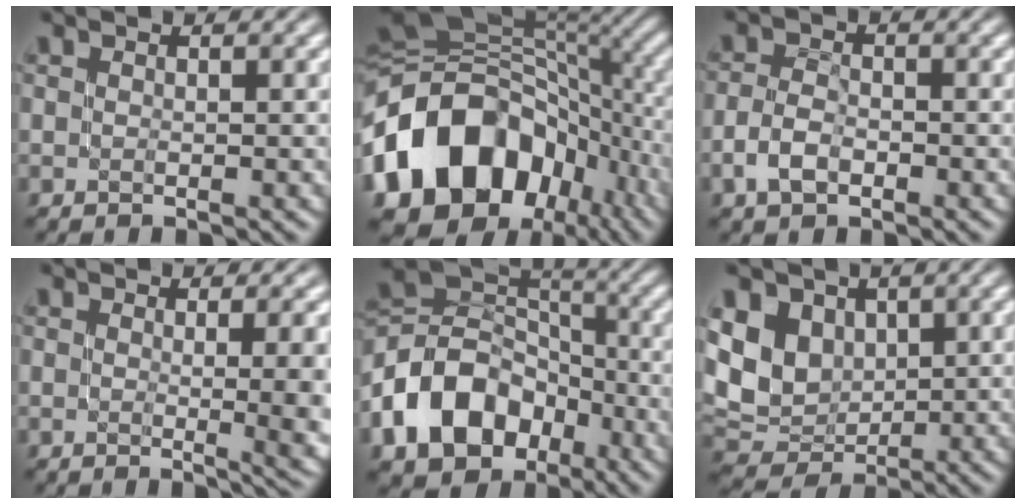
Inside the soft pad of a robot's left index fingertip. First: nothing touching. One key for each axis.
{"total": 17.1, "fx": -5.1, "fy": 12.5, "fz": 10.4, "tx": -0.199, "ty": 0.008, "tz": -0.103}
{"total": 2.7, "fx": -1.4, "fy": 1.5, "fz": 1.7, "tx": -0.033, "ty": 0.005, "tz": -0.032}
{"total": 6.7, "fx": 0.2, "fy": 2.4, "fz": 6.2, "tx": -0.045, "ty": -0.006, "tz": 0.011}
{"total": 11.4, "fx": -4.9, "fy": 8.2, "fz": 6.2, "tx": -0.126, "ty": 0.005, "tz": -0.101}
{"total": 8.0, "fx": 1.8, "fy": 6.3, "fz": 4.5, "tx": -0.106, "ty": 0.010, "tz": 0.032}